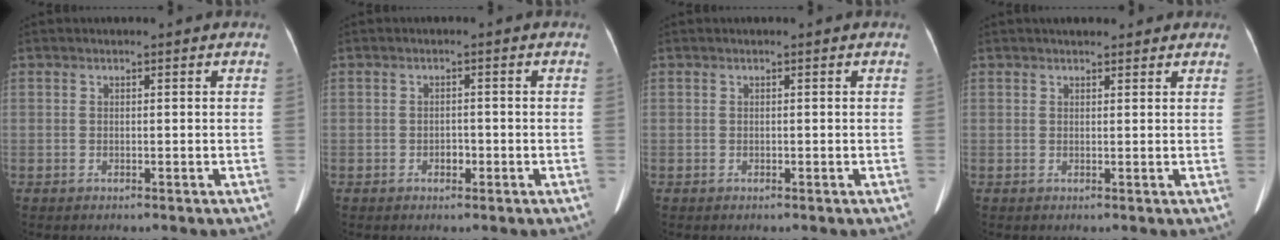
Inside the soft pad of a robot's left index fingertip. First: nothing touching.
{"total": 1.4, "force": [-0.9, 0.9, 0.8], "torque": [-0.014, -0.001, -0.013]}
{"total": 0.0}
{"total": 5.2, "force": [4.2, 1.8, 2.4], "torque": [-0.021, 0.024, 0.051]}